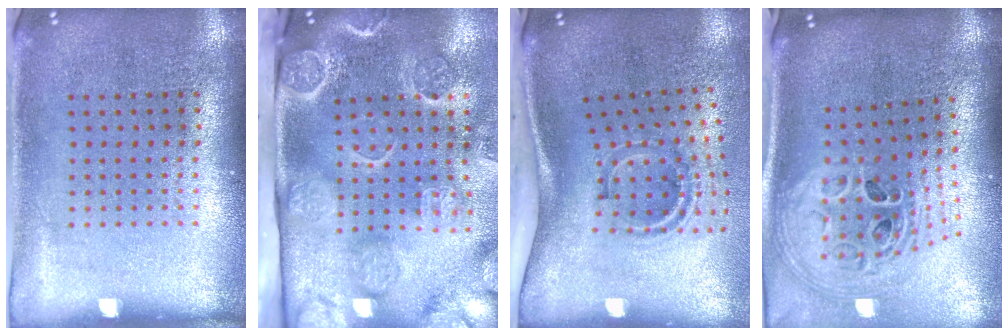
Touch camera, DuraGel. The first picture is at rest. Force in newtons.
{"total": 4.6, "press": 3.5, "slide": 2.9}
{"total": 2.0, "press": 1.2, "slide": 1.7}
{"total": 2.6, "press": 1.9, "slide": 1.8}